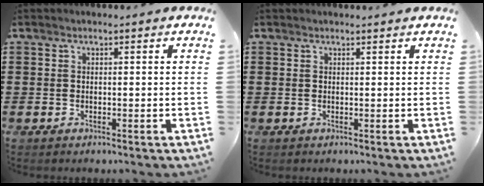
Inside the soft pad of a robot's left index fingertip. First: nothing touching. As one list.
[{"total": 0.6, "force": [0.6, 0.0, 0.2], "torque": [-0.005, 0.000, 0.012]}]